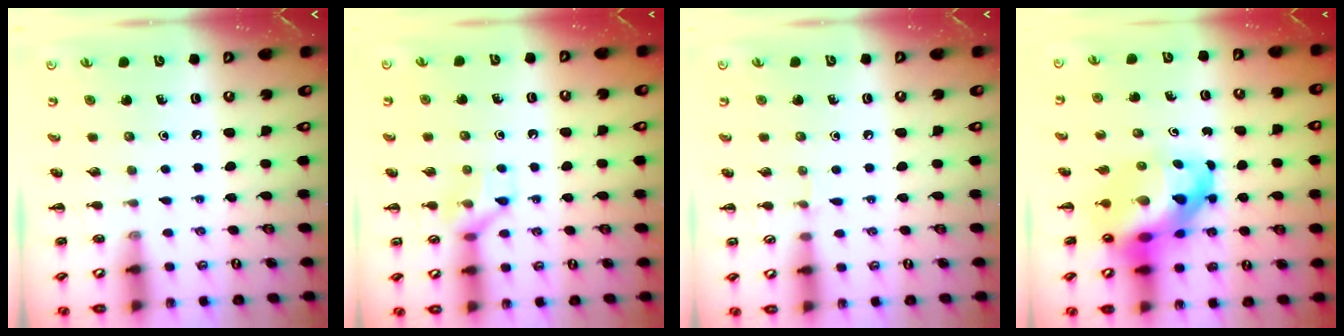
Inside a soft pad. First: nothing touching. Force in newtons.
{"total": 8.7, "press": 8.7, "slide": 0.6}
{"total": 3.9, "press": 3.6, "slide": 1.4}
{"total": 13.2, "press": 12.8, "slide": 3.5}